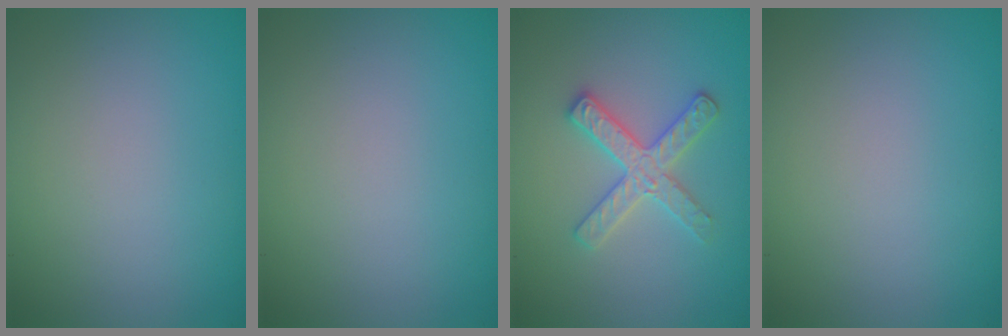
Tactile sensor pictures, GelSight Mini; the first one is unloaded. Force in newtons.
{"total": 0.0}
{"total": 2.9, "press": 2.9, "slide": 0.5}
{"total": 0.0}